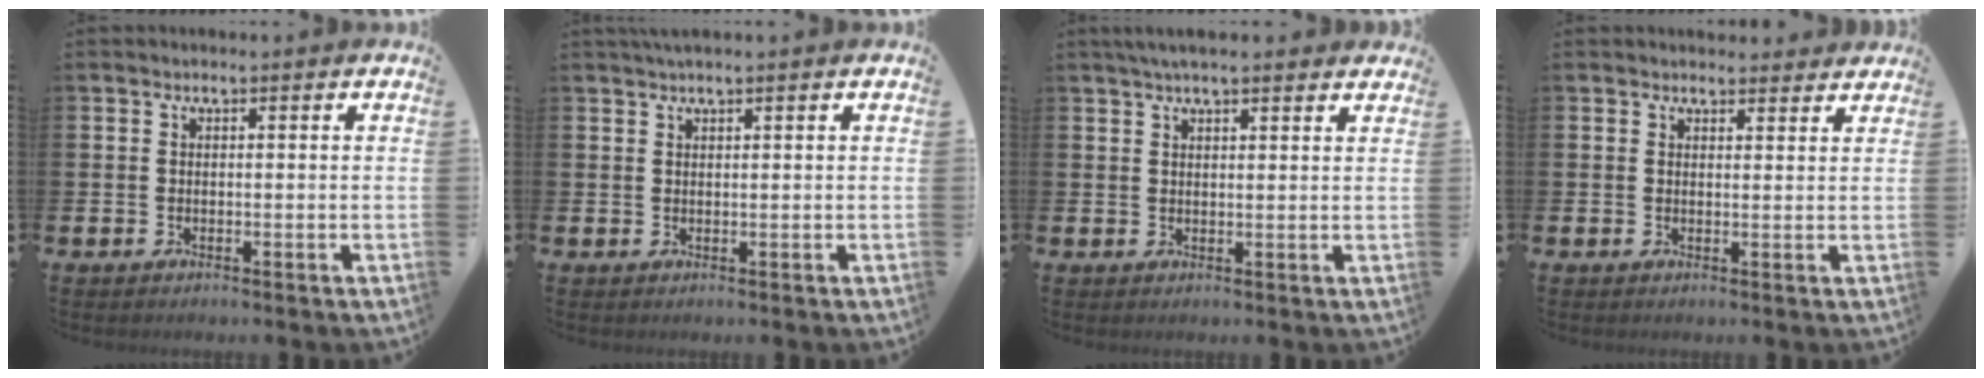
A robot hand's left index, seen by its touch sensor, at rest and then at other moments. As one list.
[{"total": 1.2, "force": [1.1, -0.1, 0.6], "torque": [-0.011, 0.001, 0.020]}, {"total": 3.1, "force": [2.8, 0.5, 1.3], "torque": [-0.031, -0.001, 0.051]}, {"total": 2.1, "force": [2.0, 0.5, 0.0], "torque": [0.005, -0.010, 0.035]}]